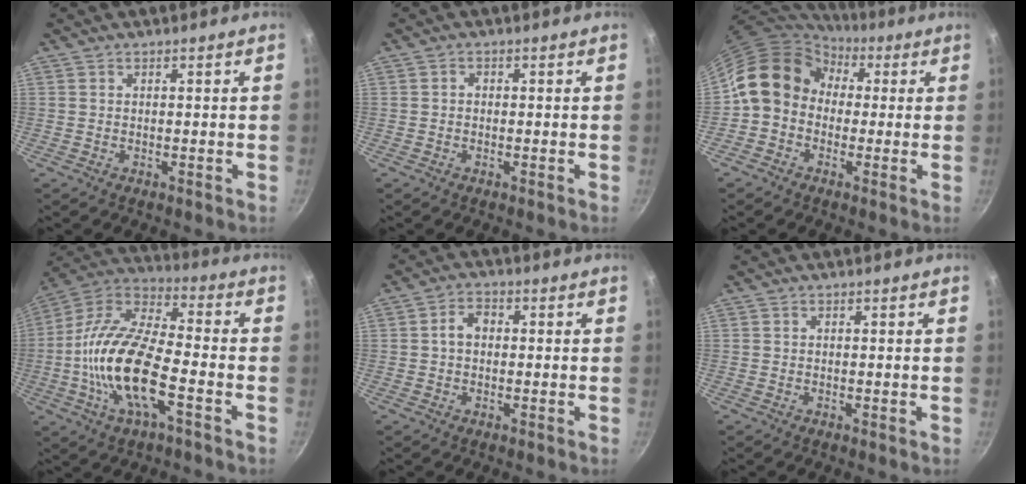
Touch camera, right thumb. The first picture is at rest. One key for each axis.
{"total": 0.9, "fx": -0.2, "fy": 0.8, "fz": 0.4, "tx": -0.008, "ty": 0.005, "tz": -0.004}
{"total": 12.3, "fx": 1.8, "fy": 10.3, "fz": 6.5, "tx": -0.086, "ty": 0.030, "tz": 0.008}
{"total": 18.9, "fx": -5.2, "fy": 7.4, "fz": 16.6, "tx": -0.322, "ty": 0.037, "tz": -0.118}
{"total": 3.8, "fx": 0.1, "fy": 2.8, "fz": 2.6, "tx": -0.032, "ty": 0.014, "tz": -0.004}
{"total": 0.0}